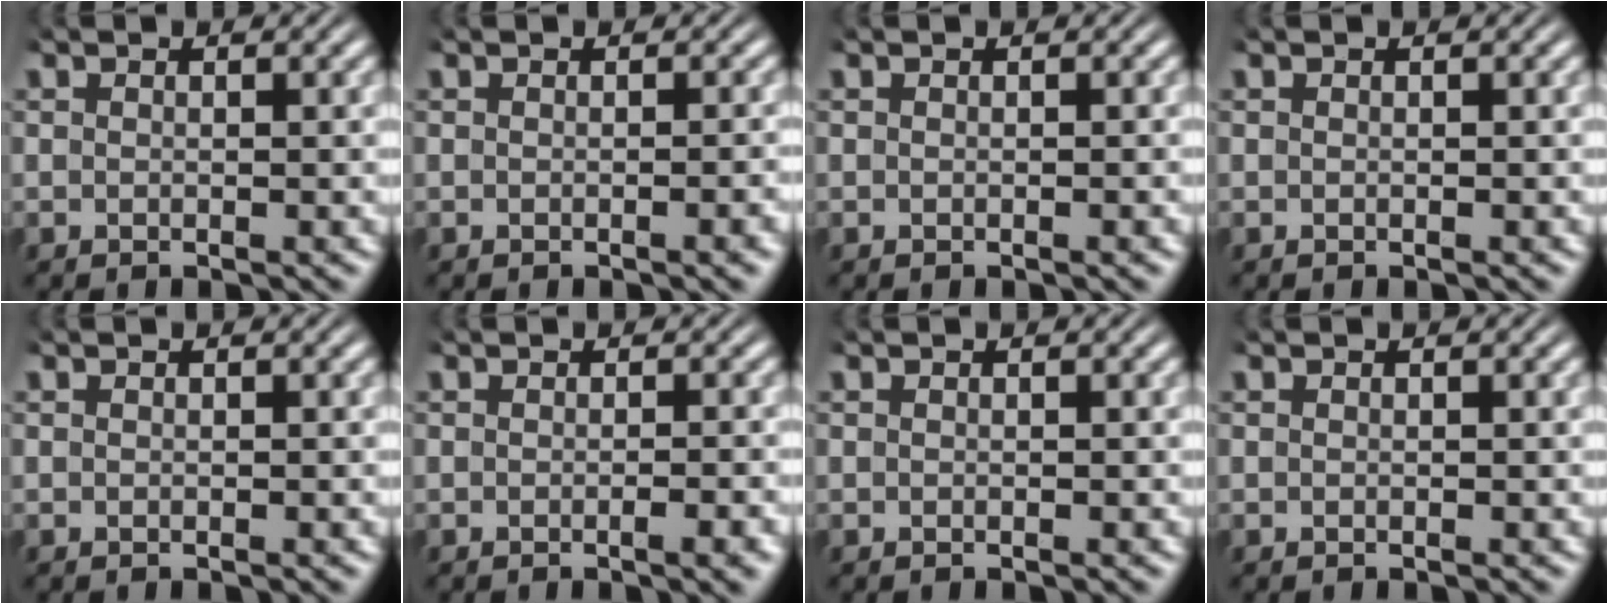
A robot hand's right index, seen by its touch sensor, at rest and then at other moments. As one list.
[{"total": 0.6, "force": [-0.4, -0.1, 0.4], "torque": [-0.006, 0.005, -0.009]}, {"total": 0.0}, {"total": 0.0}, {"total": 0.0}, {"total": 0.9, "force": [-0.6, -0.1, 0.7], "torque": [-0.008, 0.006, -0.015]}, {"total": 0.0}, {"total": 0.0}]